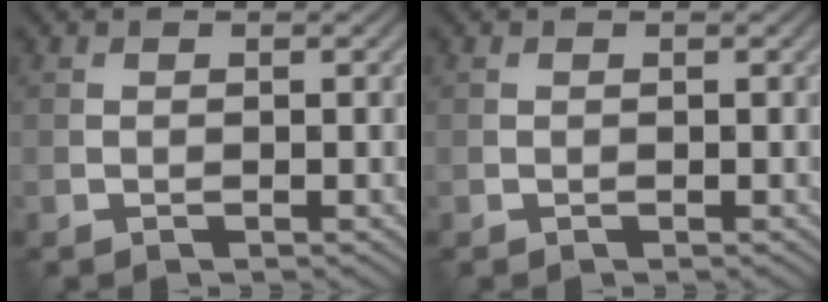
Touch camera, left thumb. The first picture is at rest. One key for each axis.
{"total": 0.0}